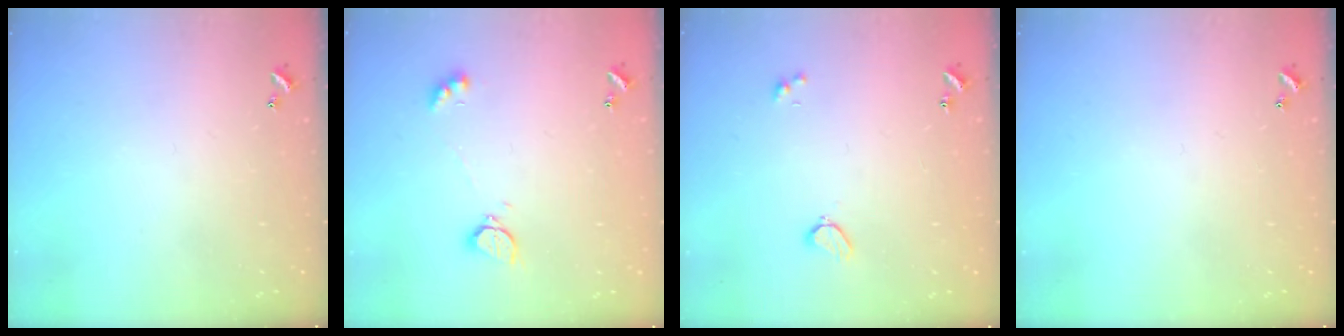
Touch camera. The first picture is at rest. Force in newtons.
{"total": 2.0, "press": 1.9, "slide": 0.5}
{"total": 2.3, "press": 2.2, "slide": 0.7}
{"total": 0.0}